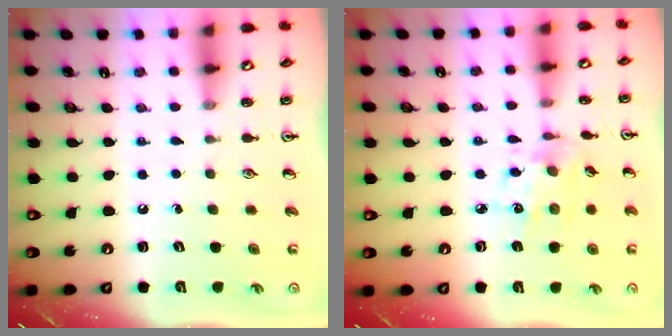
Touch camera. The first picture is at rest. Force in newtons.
{"total": 7.1, "press": 7.1, "slide": 0.6}